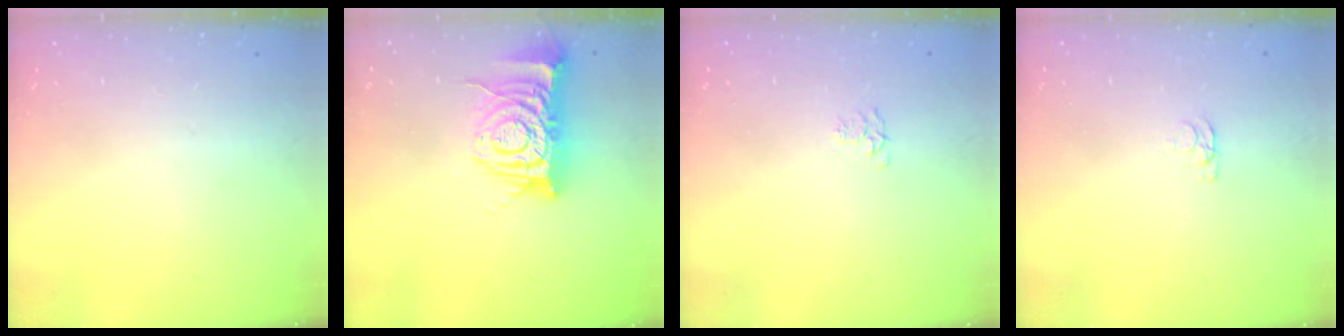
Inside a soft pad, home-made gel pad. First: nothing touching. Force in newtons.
{"total": 11.5, "press": 11.4, "slide": 1.4}
{"total": 4.5, "press": 4.4, "slide": 0.6}
{"total": 1.2, "press": 1.1, "slide": 0.3}